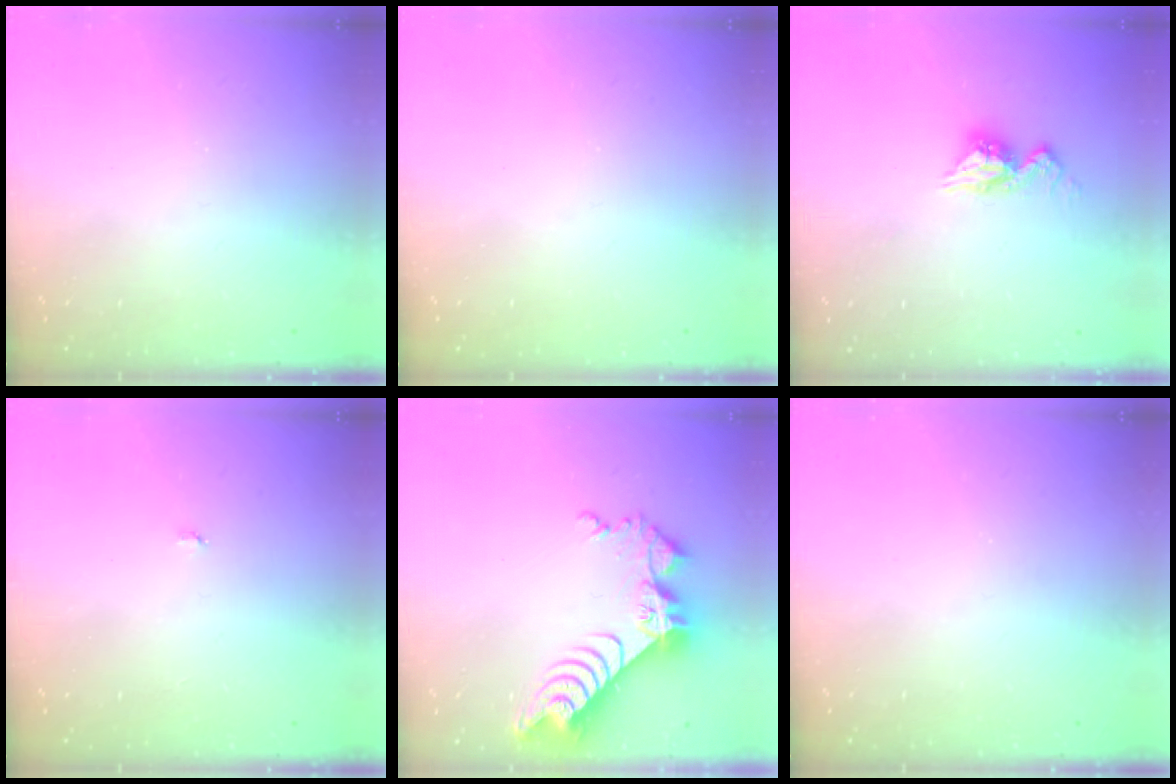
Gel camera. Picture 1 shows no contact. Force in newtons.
{"total": 0.0}
{"total": 9.3, "press": 9.3, "slide": 0.6}
{"total": 2.9, "press": 2.9, "slide": 0.3}
{"total": 11.3, "press": 11.2, "slide": 0.8}
{"total": 0.0}